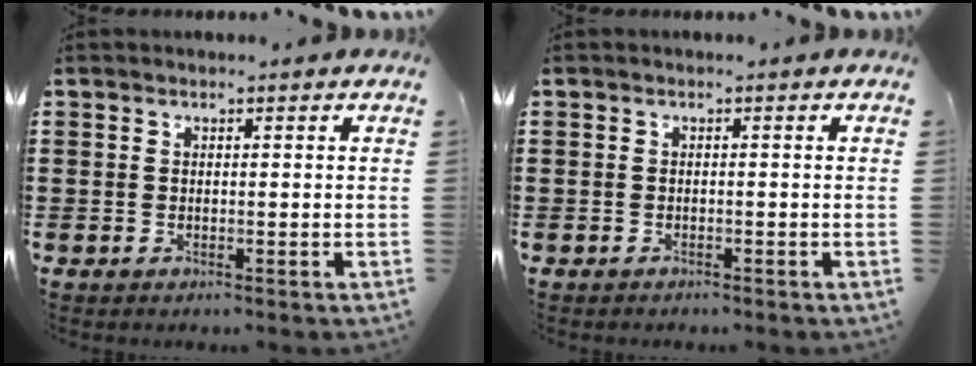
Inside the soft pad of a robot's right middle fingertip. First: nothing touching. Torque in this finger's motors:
{"motor_torque": [-0.17, 0.11, -0.03, -0.04]}